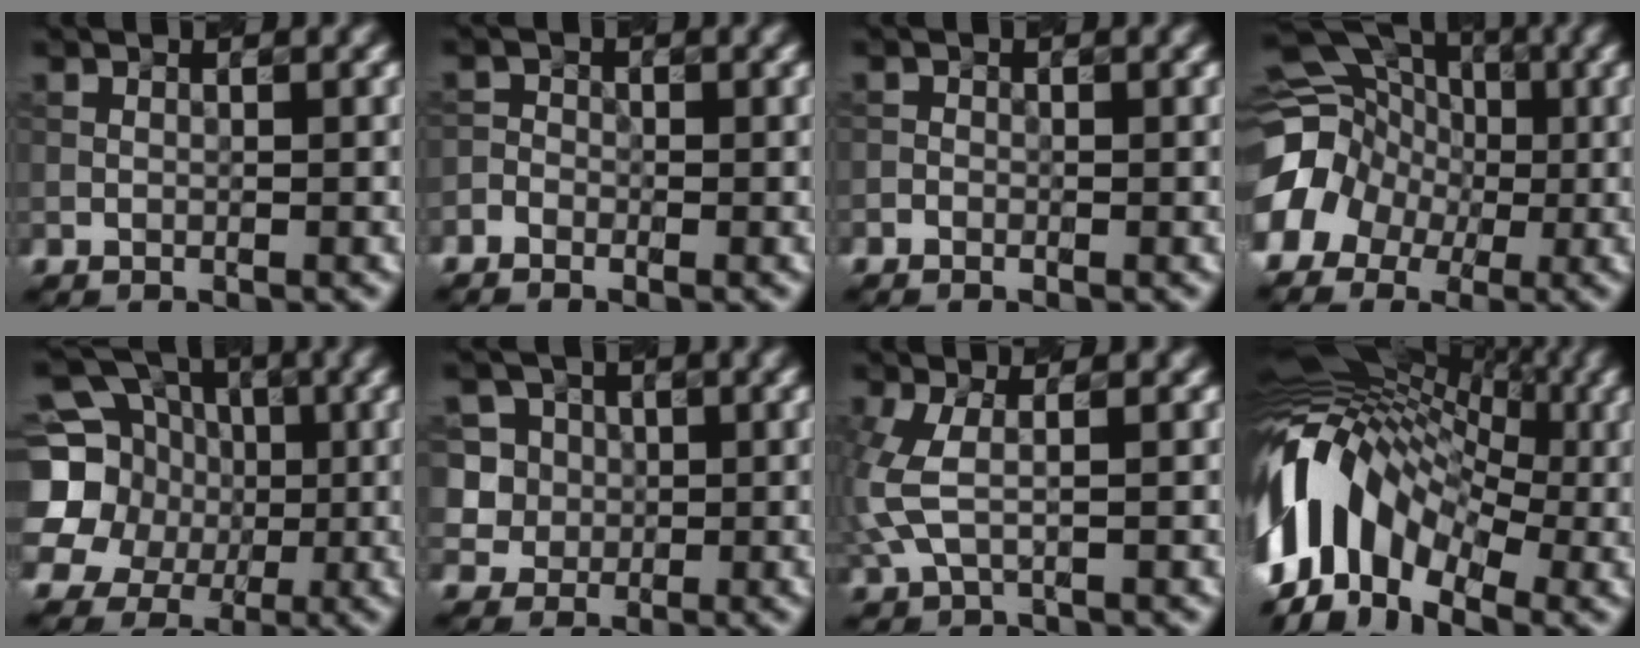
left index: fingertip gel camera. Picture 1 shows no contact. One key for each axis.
{"total": 1.5, "fx": -1.4, "fy": 0.7, "fz": 0.1, "tx": 0.007, "ty": 0.001, "tz": -0.025}
{"total": 0.8, "fx": -0.8, "fy": 0.3, "fz": -0.1, "tx": 0.010, "ty": -0.003, "tz": -0.010}
{"total": 13.6, "fx": -2.9, "fy": 12.2, "fz": 5.2, "tx": -0.118, "ty": 0.003, "tz": -0.069}
{"total": 15.3, "fx": 1.8, "fy": 13.9, "fz": 6.2, "tx": -0.165, "ty": 0.025, "tz": 0.006}
{"total": 7.0, "fx": 2.1, "fy": 6.2, "fz": 2.5, "tx": -0.045, "ty": 0.022, "tz": 0.025}
{"total": 3.9, "fx": -0.2, "fy": 1.8, "fz": 3.5, "tx": -0.098, "ty": -0.004, "tz": -0.001}
{"total": 14.2, "fx": -1.5, "fy": 9.4, "fz": 10.5, "tx": -0.208, "ty": 0.027, "tz": -0.032}